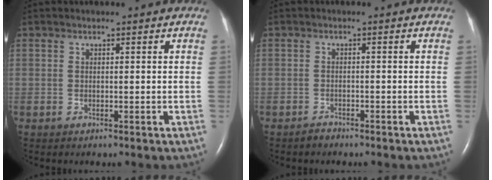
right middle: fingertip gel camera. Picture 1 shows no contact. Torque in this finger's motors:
{"motor_torque": [0.34, -0.30, 0.10, 0.02]}